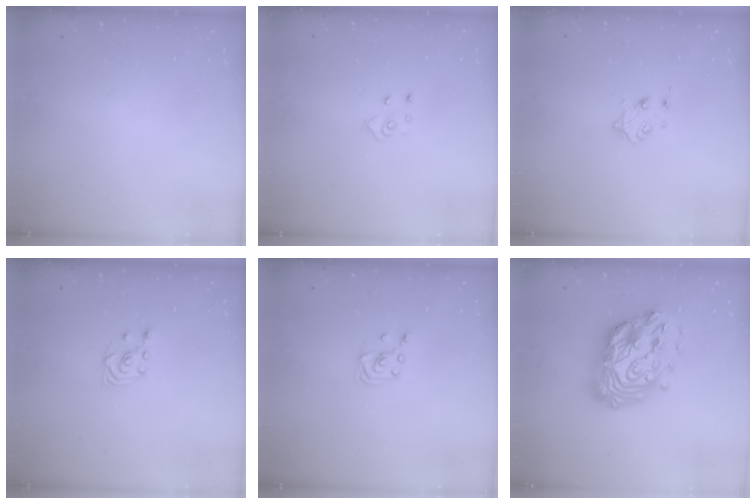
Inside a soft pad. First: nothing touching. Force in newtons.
{"total": 4.7, "press": 4.7, "slide": 0.4}
{"total": 5.2, "press": 5.2, "slide": 0.5}
{"total": 2.5, "press": 2.2, "slide": 1.2}
{"total": 3.4, "press": 3.4, "slide": 0.4}
{"total": 21.7, "press": 21.5, "slide": 2.2}